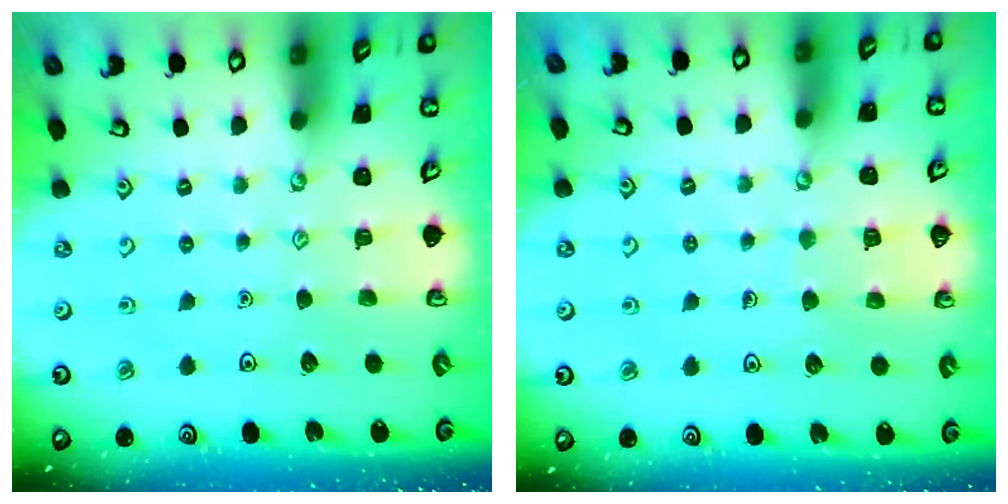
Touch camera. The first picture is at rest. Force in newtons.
{"total": 6.8, "press": 6.7, "slide": 0.6}